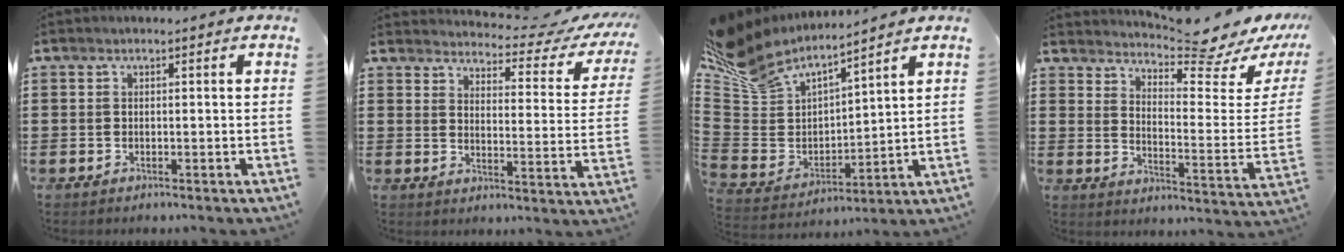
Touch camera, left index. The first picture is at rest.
{"total": 4.6, "force": [4.1, 0.6, 1.9], "torque": [-0.046, -0.035, 0.063]}
{"total": 6.9, "force": [6.3, 2.6, 1.2], "torque": [-0.065, -0.052, 0.112]}
{"total": 6.6, "force": [6.1, -0.6, 2.4], "torque": [-0.047, -0.068, 0.095]}